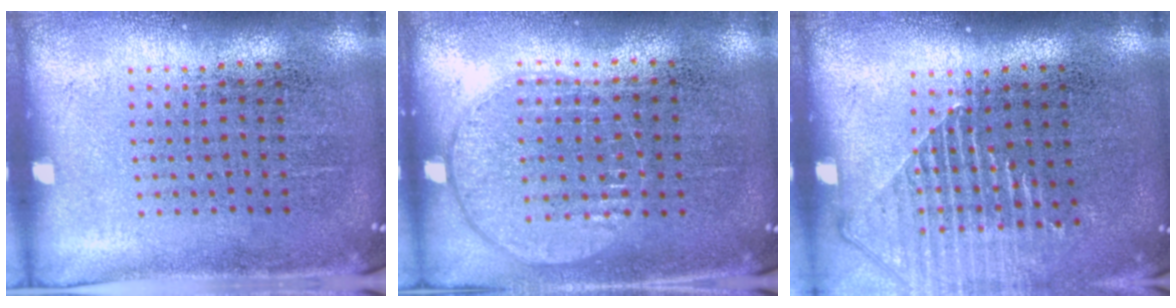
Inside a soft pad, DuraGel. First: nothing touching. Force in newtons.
{"total": 0.9, "press": 0.9, "slide": 0.3}
{"total": 1.5, "press": 1.3, "slide": 0.6}